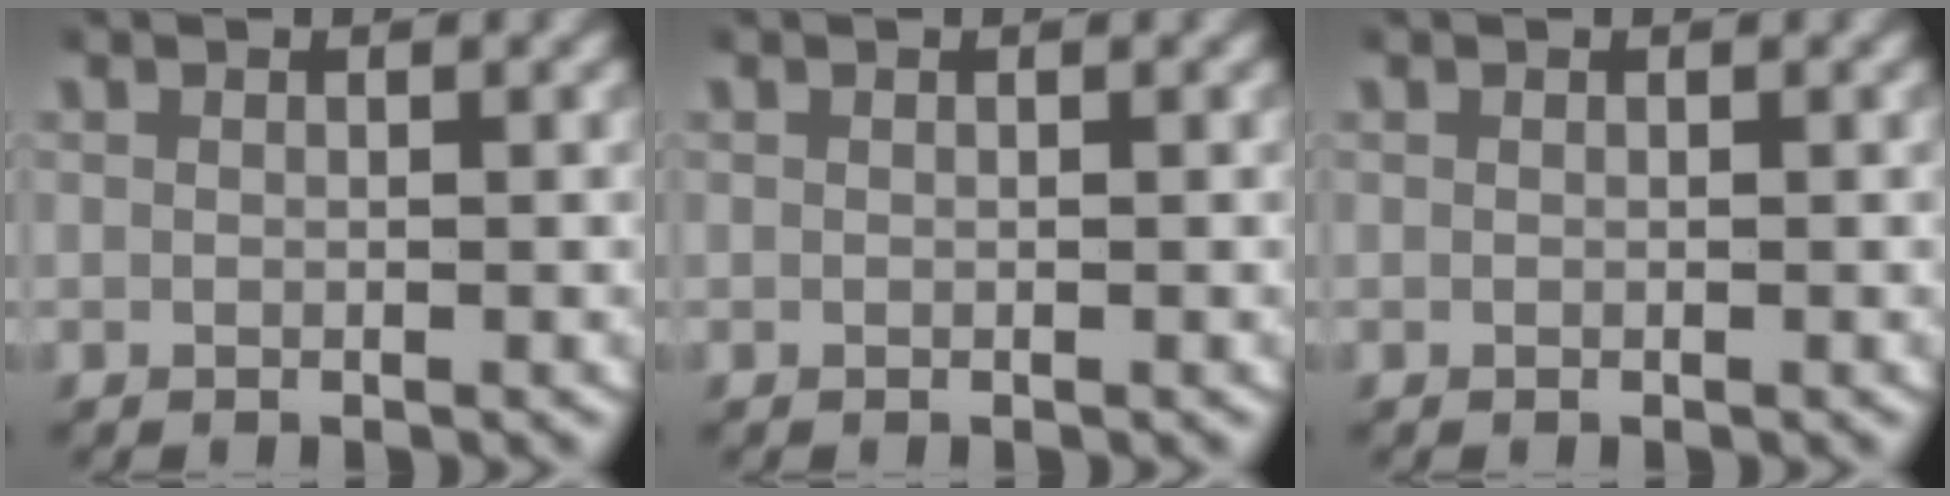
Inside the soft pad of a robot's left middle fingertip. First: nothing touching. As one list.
[{"total": 0.0}, {"total": 0.0}]